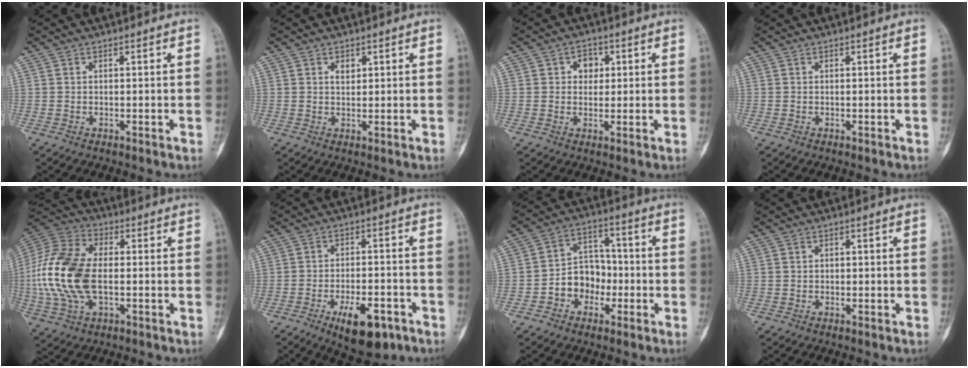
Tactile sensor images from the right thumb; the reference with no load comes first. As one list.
[{"total": 2.0, "force": [0.8, 1.5, 1.1], "torque": [-0.003, -0.004, 0.013]}, {"total": 4.2, "force": [1.0, 3.5, 2.2], "torque": [0.001, 0.003, 0.011]}, {"total": 0.0}, {"total": 18.8, "force": [-1.6, 11.1, 15.1], "torque": [-0.327, 0.016, -0.030]}, {"total": 11.4, "force": [-5.9, 5.0, 8.3], "torque": [-0.106, 0.024, -0.083]}, {"total": 9.5, "force": [-2.9, 7.7, 4.7], "torque": [-0.033, 0.048, -0.057]}, {"total": 0.7, "force": [-0.1, 0.6, 0.1], "torque": [0.008, 0.004, -0.004]}]